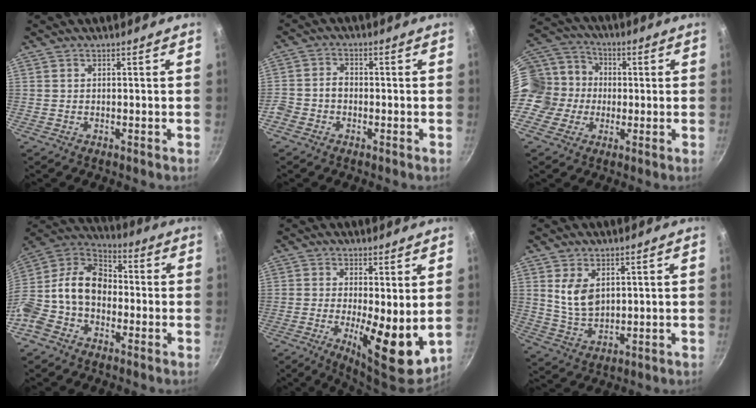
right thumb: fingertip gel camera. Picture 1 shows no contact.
{"total": 3.7, "force": [-1.6, 2.8, 1.8], "torque": [-0.031, 0.025, -0.036]}
{"total": 13.4, "force": [-0.4, 12.1, 5.8], "torque": [-0.082, 0.032, -0.020]}
{"total": 16.9, "force": [-1.6, 12.6, 11.2], "torque": [-0.195, 0.057, -0.049]}
{"total": 11.4, "force": [-0.8, 3.7, 10.8], "torque": [-0.149, -0.019, -0.003]}
{"total": 7.1, "force": [2.4, 4.4, 5.0], "torque": [-0.082, -0.024, 0.056]}